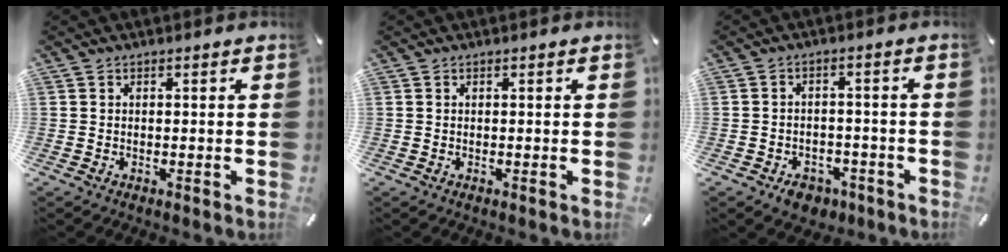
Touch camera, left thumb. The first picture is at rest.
{"total": 0.0}
{"total": 5.5, "force": [-3.3, 3.8, 2.3], "torque": [-0.036, 0.020, -0.057]}